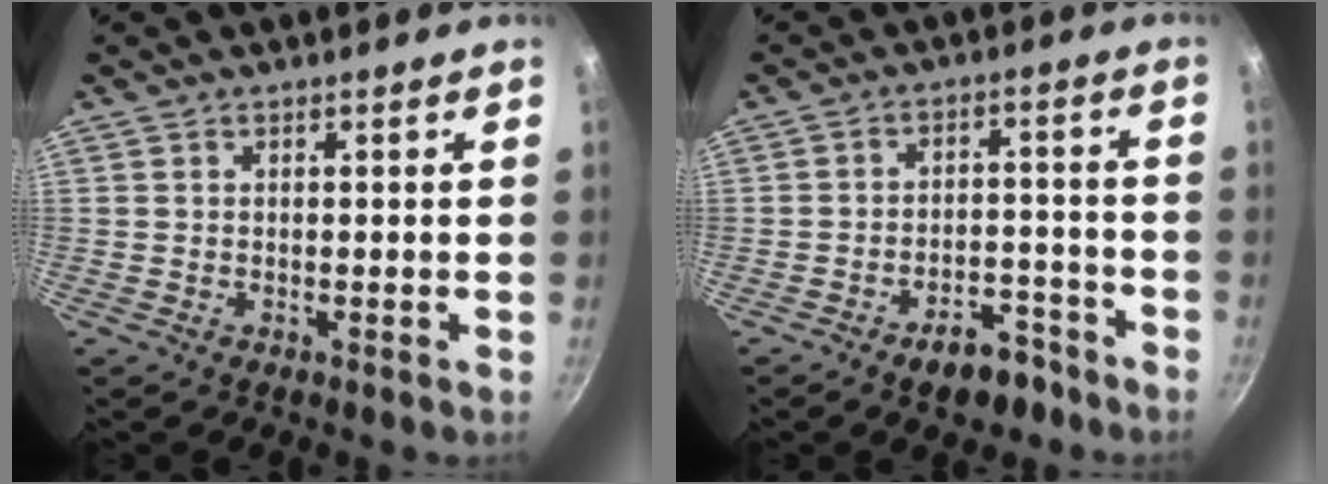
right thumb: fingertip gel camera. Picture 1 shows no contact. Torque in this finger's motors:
{"motor_torque": [0.02, 0.12, -0.17, -0.09, 0.03]}